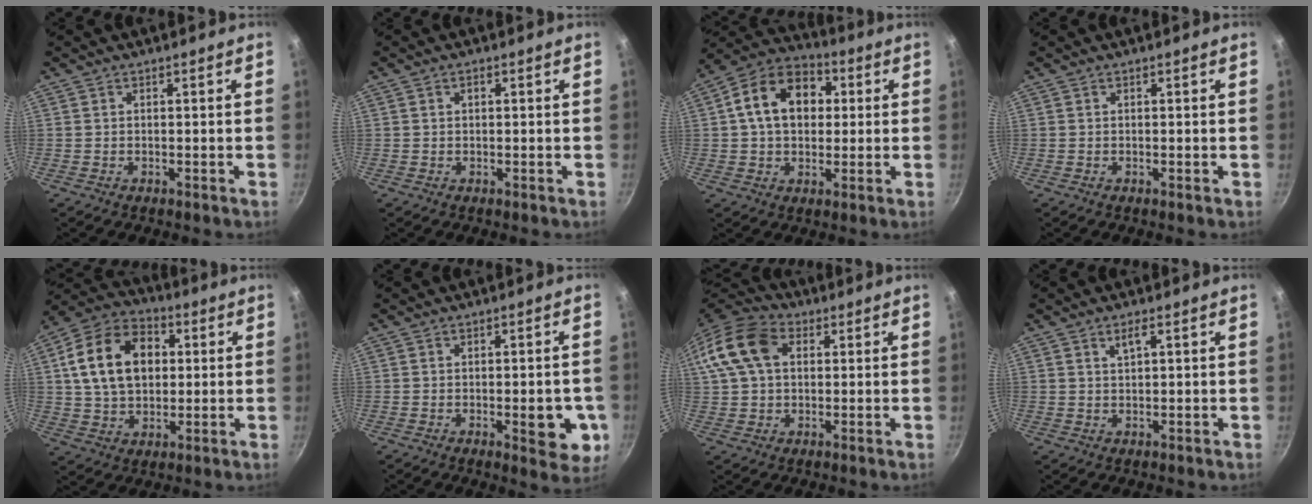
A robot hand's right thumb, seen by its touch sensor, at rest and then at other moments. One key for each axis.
{"total": 1.0, "fx": 0.3, "fy": 0.7, "fz": 0.7, "tx": -0.009, "ty": 0.005, "tz": 0.005}
{"total": 14.7, "fx": 2.6, "fy": 10.8, "fz": 9.7, "tx": -0.129, "ty": 0.026, "tz": 0.026}
{"total": 0.0}
{"total": 17.4, "fx": 3.2, "fy": 12.4, "fz": 11.8, "tx": -0.181, "ty": 0.016, "tz": 0.047}
{"total": 8.4, "fx": -1.9, "fy": 3.4, "fz": 7.4, "tx": -0.069, "ty": 0.001, "tz": -0.021}
{"total": 14.5, "fx": 3.8, "fy": 10.0, "fz": 9.8, "tx": -0.185, "ty": 0.025, "tz": 0.054}
{"total": 2.3, "fx": 1.1, "fy": 0.8, "fz": 1.9, "tx": -0.030, "ty": 0.001, "tz": 0.024}